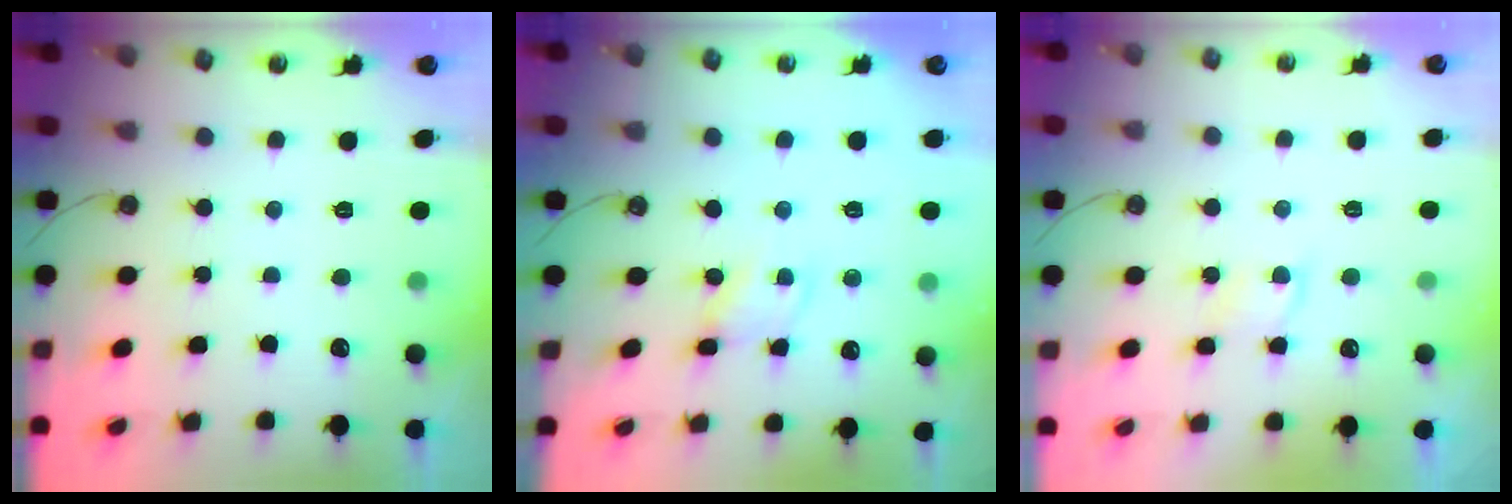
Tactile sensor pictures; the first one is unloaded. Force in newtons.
{"total": 2.7, "press": 2.7, "slide": 0.2}
{"total": 4.3, "press": 4.2, "slide": 0.5}